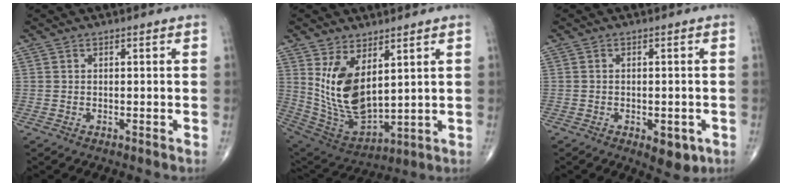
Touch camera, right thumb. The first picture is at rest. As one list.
[{"total": 14.1, "force": [4.5, 7.3, 11.2], "torque": [-0.196, -0.029, 0.114]}, {"total": 5.1, "force": [-2.0, 2.5, 3.9], "torque": [-0.038, 0.000, -0.019]}]